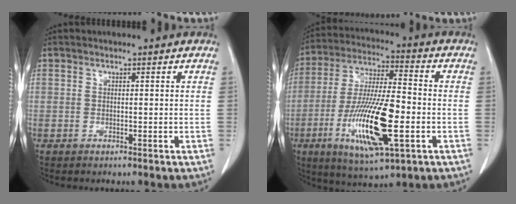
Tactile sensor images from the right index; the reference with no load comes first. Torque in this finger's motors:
{"motor_torque": [2.14, 0.00, 0.50, 0.21]}